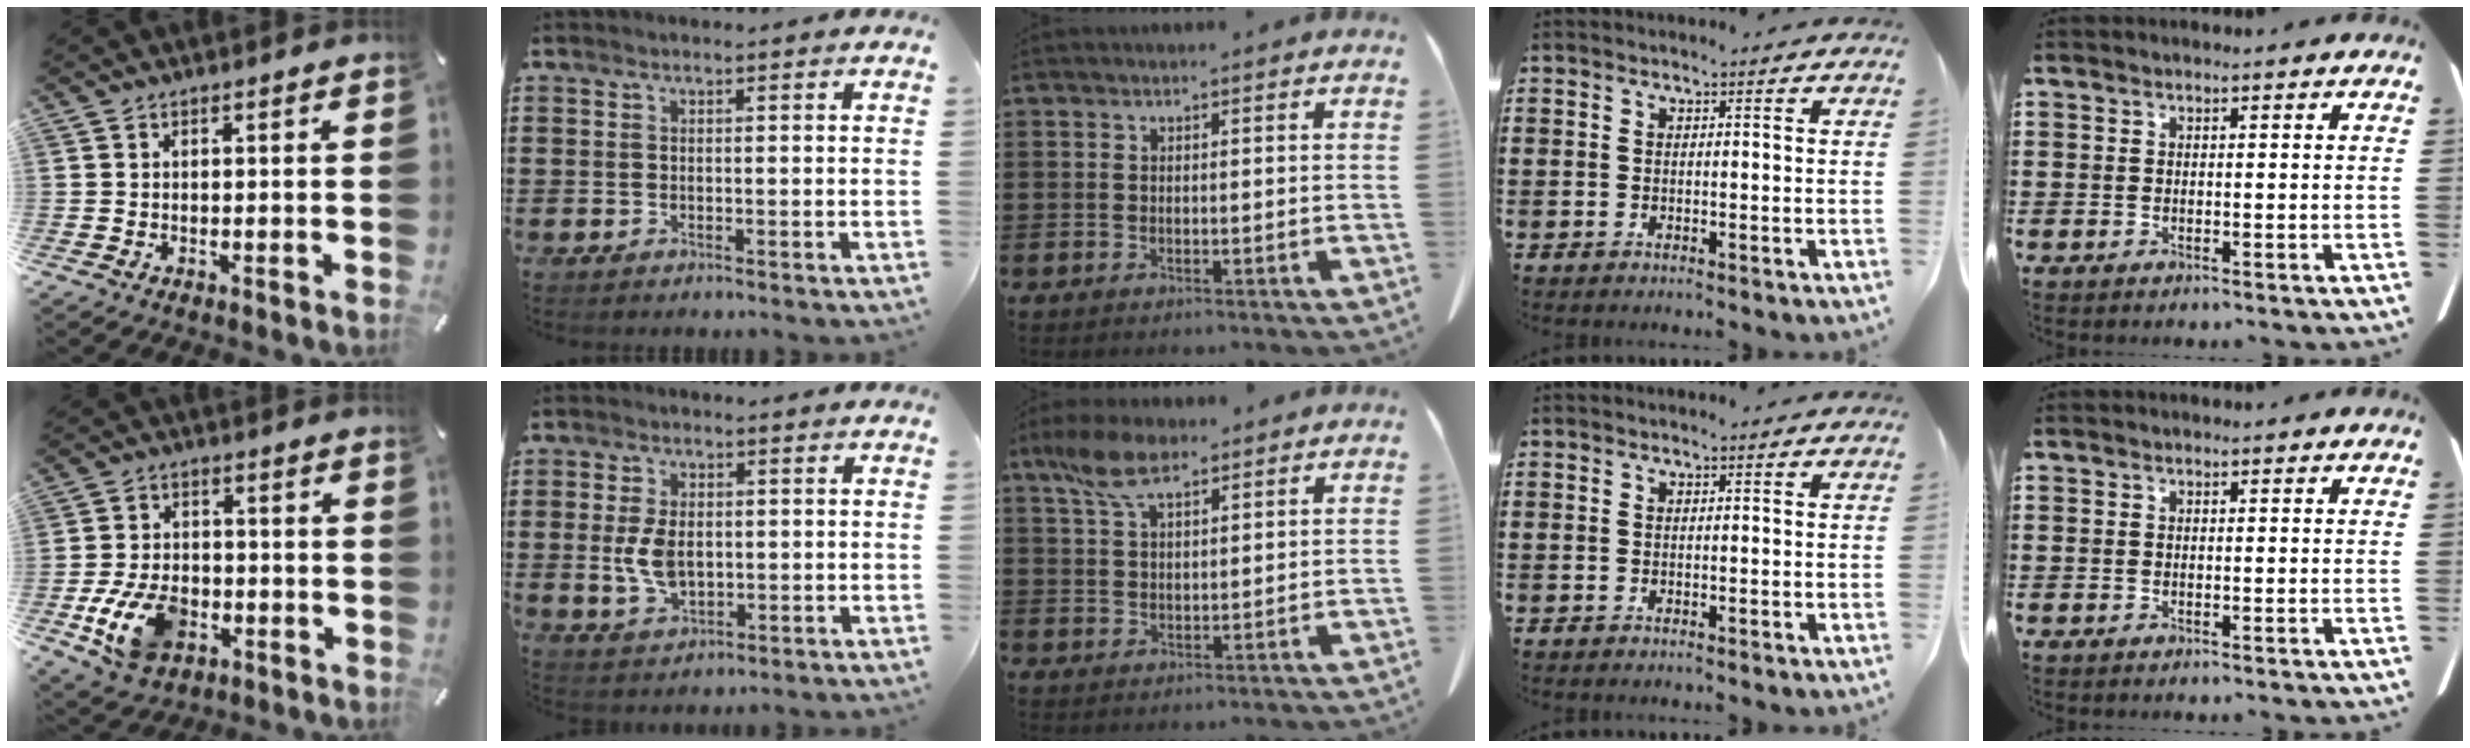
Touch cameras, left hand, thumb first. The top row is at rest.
{"thumb": {"total": 12.2, "force": [-4.2, 8.2, 7.9], "torque": [-0.163, 0.010, -0.072]}, "index": {"total": 6.0, "force": [0.2, 3.6, 4.8], "torque": [-0.114, 0.002, -0.001]}, "middle": {"total": 6.9, "force": [4.4, 2.4, 4.7], "torque": [-0.110, -0.001, 0.080]}}